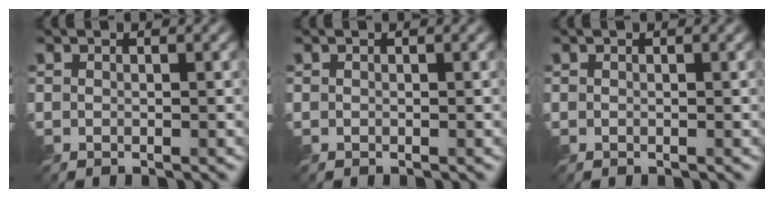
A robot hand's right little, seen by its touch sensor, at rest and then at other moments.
{"total": 0.0}
{"total": 0.0}